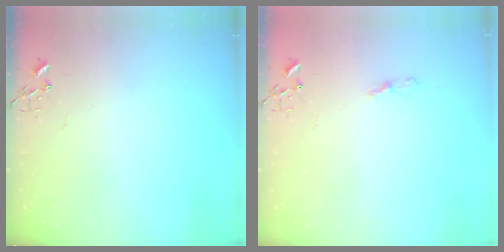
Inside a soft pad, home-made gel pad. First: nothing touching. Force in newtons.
{"total": 4.4, "press": 4.4, "slide": 0.6}